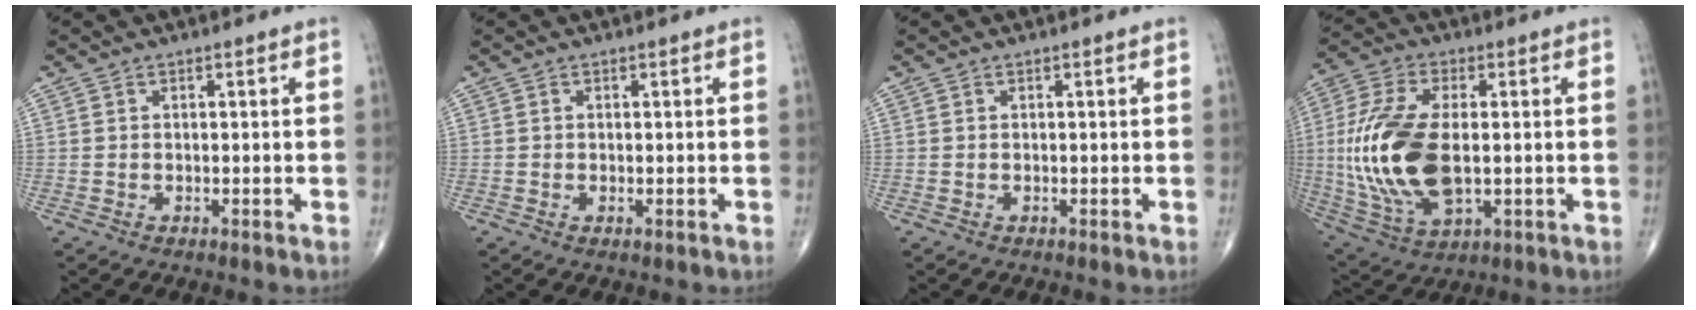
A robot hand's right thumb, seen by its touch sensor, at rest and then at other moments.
{"total": 0.5, "force": [-0.2, 0.2, 0.5], "torque": [-0.008, -0.003, -0.004]}
{"total": 0.0}
{"total": 19.3, "force": [-0.5, 9.8, 16.7], "torque": [-0.366, -0.011, -0.002]}